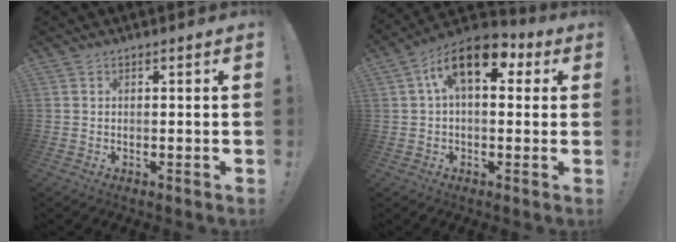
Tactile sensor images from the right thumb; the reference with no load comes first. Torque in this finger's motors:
{"motor_torque": [0.08, 1.56, 1.32, 0.13, 0.08]}